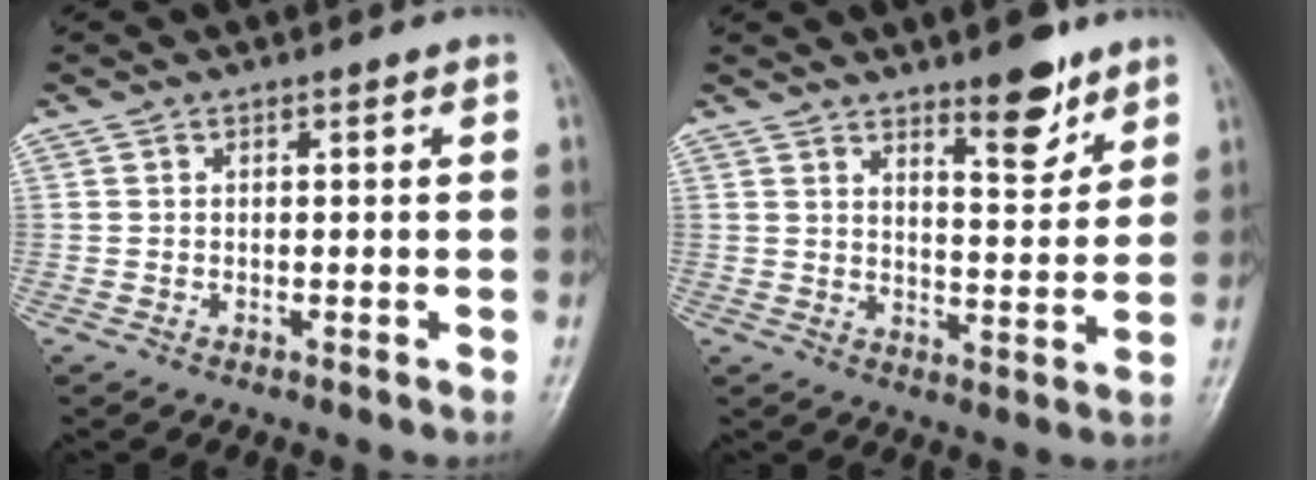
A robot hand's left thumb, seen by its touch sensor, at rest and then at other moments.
{"total": 8.2, "force": [5.8, 2.6, 5.2], "torque": [-0.057, -0.045, 0.087]}